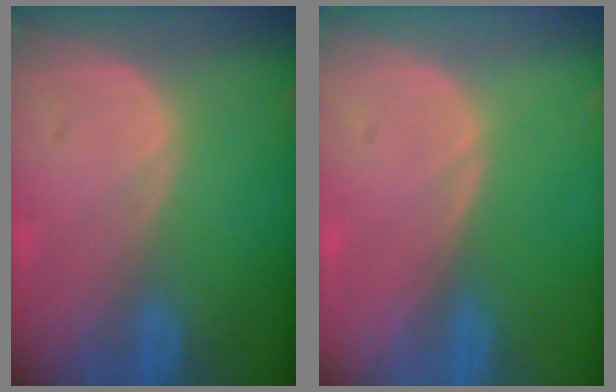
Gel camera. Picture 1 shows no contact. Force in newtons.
{"total": 0.0}